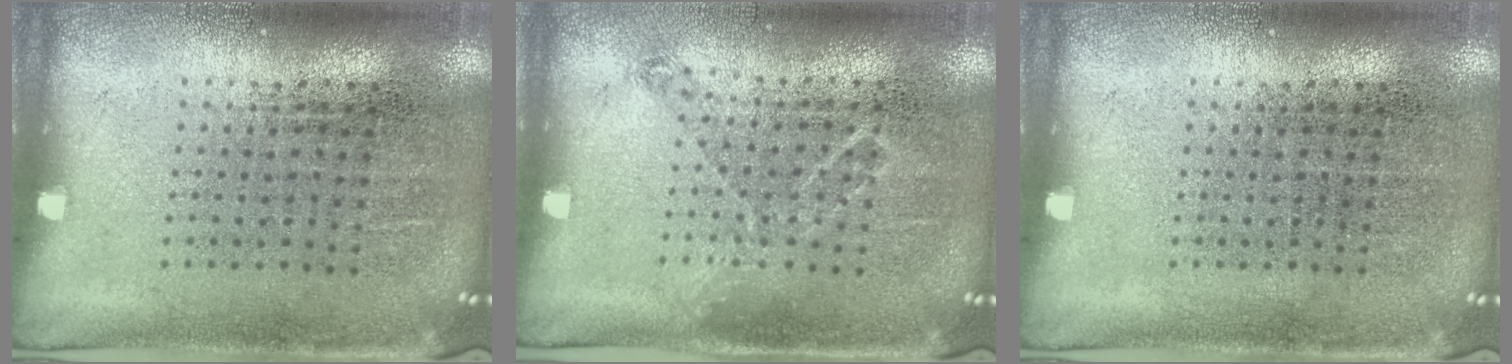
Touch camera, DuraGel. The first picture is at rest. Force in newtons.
{"total": 1.0, "press": 0.9, "slide": 0.3}
{"total": 0.0}